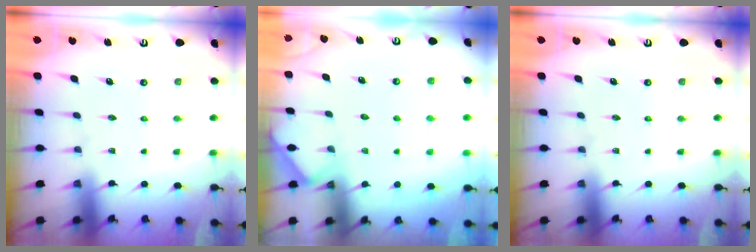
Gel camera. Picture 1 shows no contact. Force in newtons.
{"total": 3.5, "press": 3.4, "slide": 0.4}
{"total": 0.0}